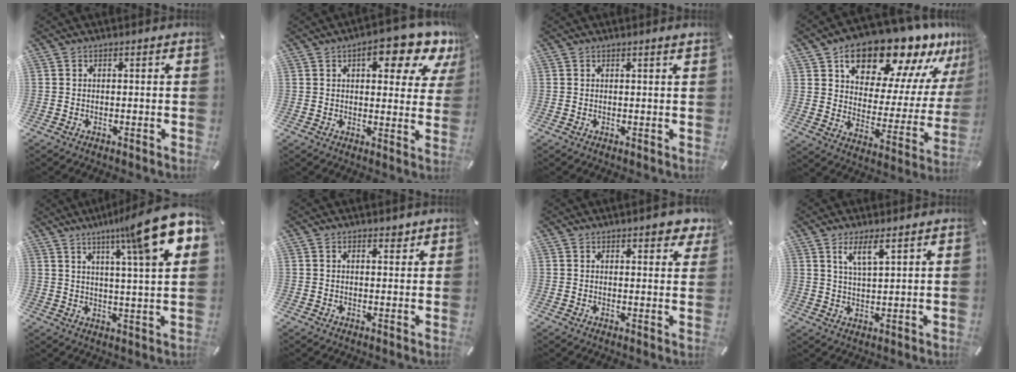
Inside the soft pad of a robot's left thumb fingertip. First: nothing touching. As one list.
[{"total": 11.7, "force": [6.5, 4.6, 8.5], "torque": [-0.103, -0.032, 0.103]}, {"total": 0.9, "force": [0.6, -0.1, 0.7], "torque": [-0.011, -0.001, 0.011]}, {"total": 18.7, "force": [15.1, 7.9, 7.6], "torque": [-0.118, -0.128, 0.255]}, {"total": 15.9, "force": [9.1, 0.6, 13.0], "torque": [-0.210, -0.049, 0.133]}, {"total": 1.9, "force": [1.2, 0.9, 1.2], "torque": [-0.017, -0.002, 0.020]}, {"total": 3.9, "force": [3.1, 1.4, 1.9], "torque": [-0.020, -0.017, 0.051]}, {"total": 5.5, "force": [3.6, 1.3, 4.0], "torque": [-0.080, -0.009, 0.060]}]